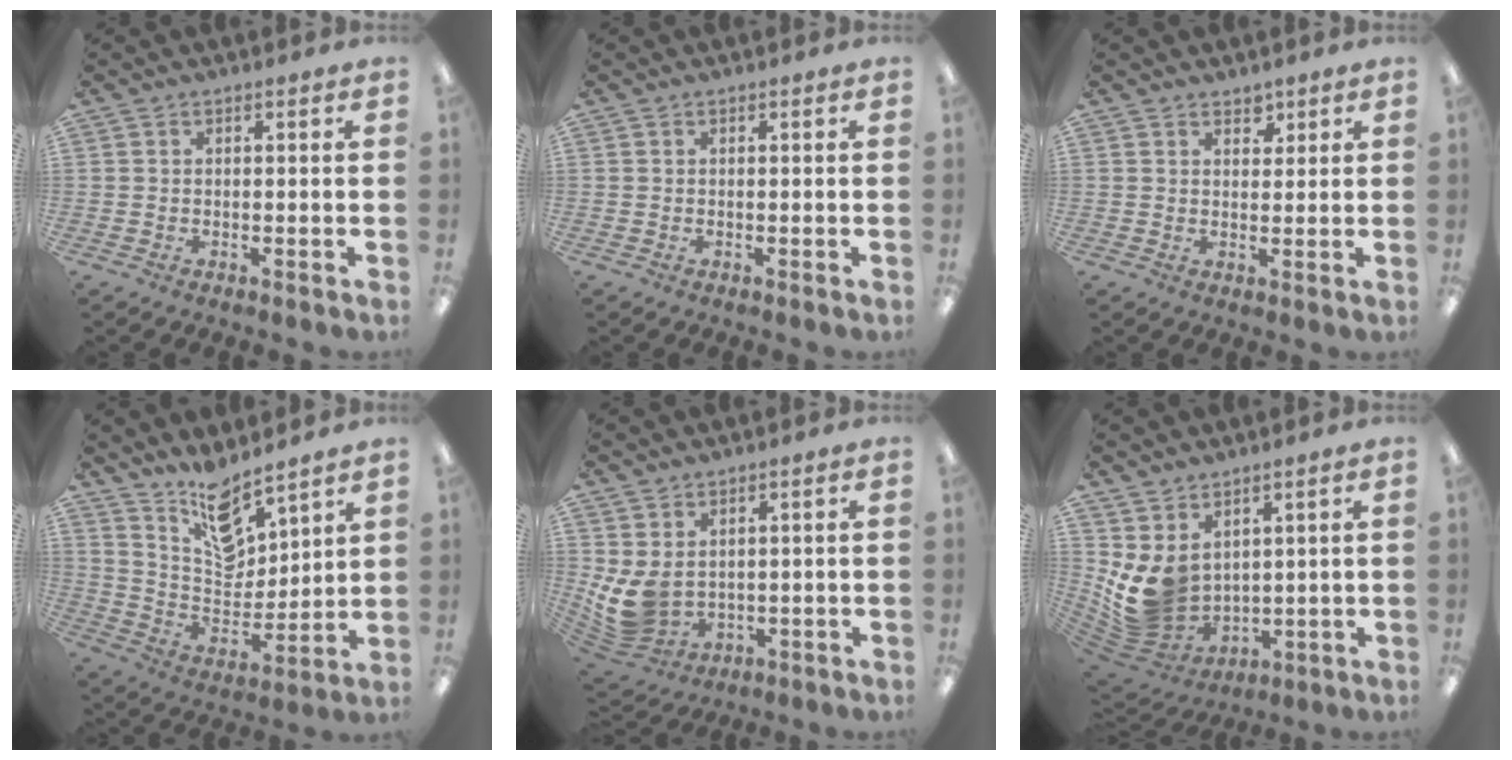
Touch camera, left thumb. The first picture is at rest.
{"total": 0.0}
{"total": 2.7, "force": [2.1, 1.6, 0.4], "torque": [0.005, -0.010, 0.036]}
{"total": 12.3, "force": [10.4, 4.7, 4.6], "torque": [-0.082, -0.078, 0.192]}
{"total": 8.7, "force": [2.0, 6.3, 5.8], "torque": [-0.143, -0.014, 0.044]}
{"total": 10.2, "force": [3.7, 8.0, 5.1], "torque": [-0.137, -0.040, 0.079]}